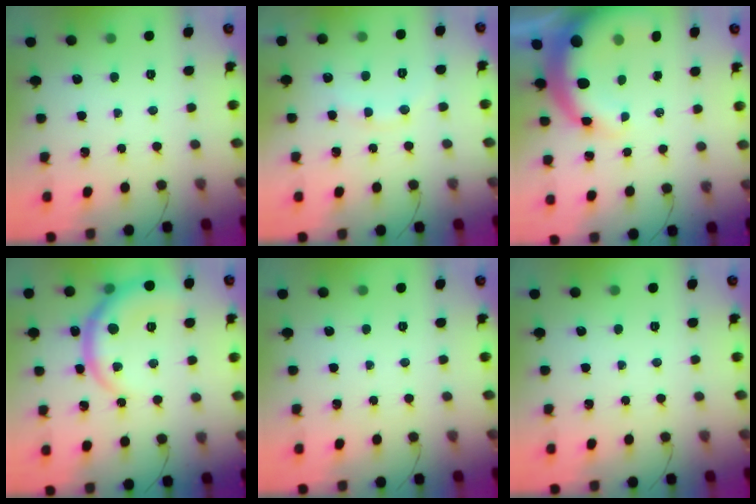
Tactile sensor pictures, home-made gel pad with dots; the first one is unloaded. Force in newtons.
{"total": 8.3, "press": 8.1, "slide": 1.4}
{"total": 10.9, "press": 10.6, "slide": 2.5}
{"total": 12.8, "press": 12.8, "slide": 0.5}
{"total": 0.0}
{"total": 0.0}